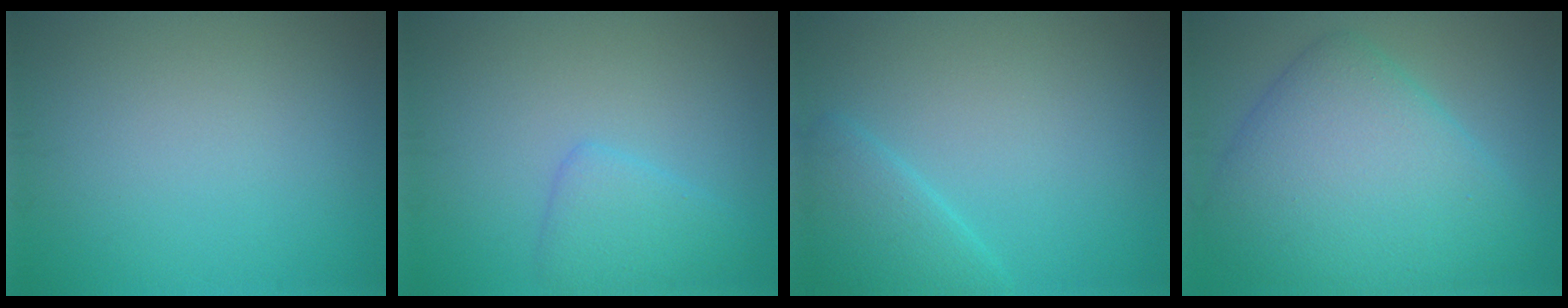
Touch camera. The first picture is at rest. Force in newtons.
{"total": 2.6, "press": 2.6, "slide": 0.1}
{"total": 3.0, "press": 3.0, "slide": 0.2}
{"total": 9.5, "press": 9.5, "slide": 0.1}